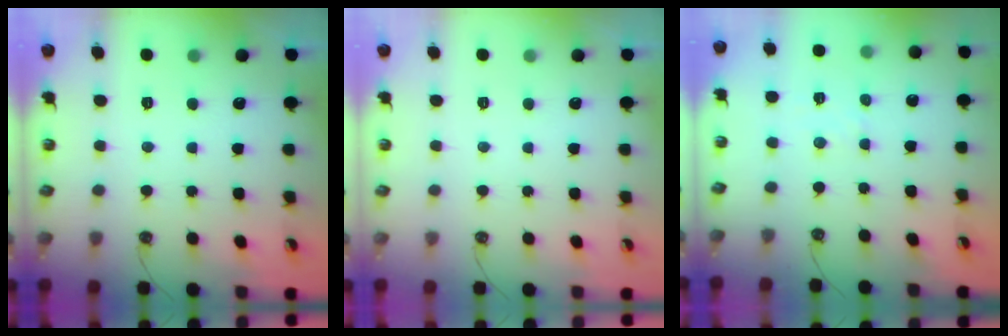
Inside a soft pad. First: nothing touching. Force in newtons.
{"total": 0.0}
{"total": 2.7, "press": 2.7, "slide": 0.4}